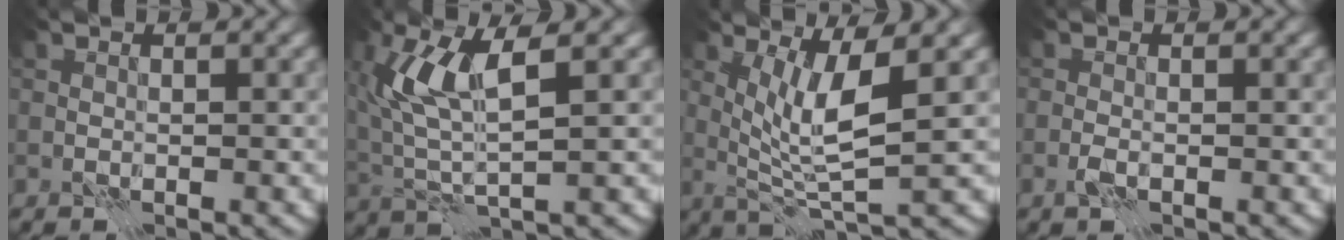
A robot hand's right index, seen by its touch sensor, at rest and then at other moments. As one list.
[{"total": 6.2, "force": [2.7, 1.6, 5.4], "torque": [-0.126, 0.004, 0.051]}, {"total": 5.3, "force": [1.7, 0.6, 5.0], "torque": [-0.090, -0.010, 0.037]}, {"total": 0.9, "force": [-0.6, 0.2, 0.7], "torque": [-0.017, 0.000, -0.015]}]